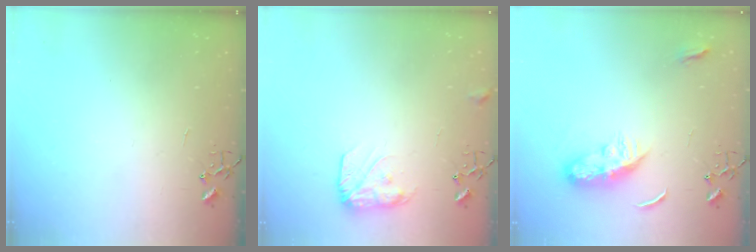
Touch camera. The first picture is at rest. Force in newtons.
{"total": 10.8, "press": 10.8, "slide": 0.4}
{"total": 8.7, "press": 8.7, "slide": 0.4}